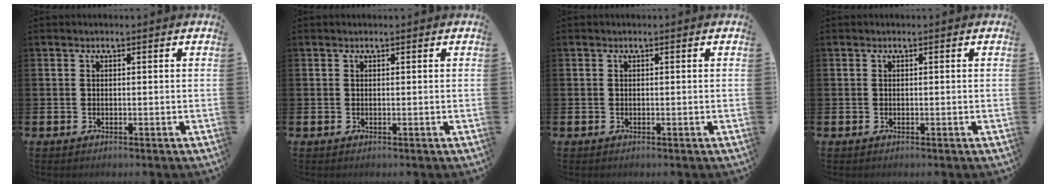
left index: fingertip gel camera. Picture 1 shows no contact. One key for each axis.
{"total": 0.0}
{"total": 0.0}
{"total": 0.0}